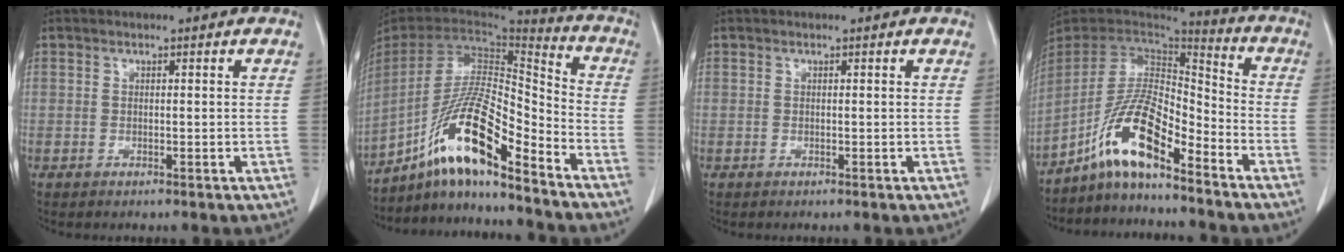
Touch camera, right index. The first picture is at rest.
{"total": 16.7, "force": [-11.5, 1.6, 12.0], "torque": [-0.236, 0.000, -0.211]}
{"total": 0.0}
{"total": 11.8, "force": [-7.7, 2.3, 8.7], "torque": [-0.174, 0.015, -0.144]}